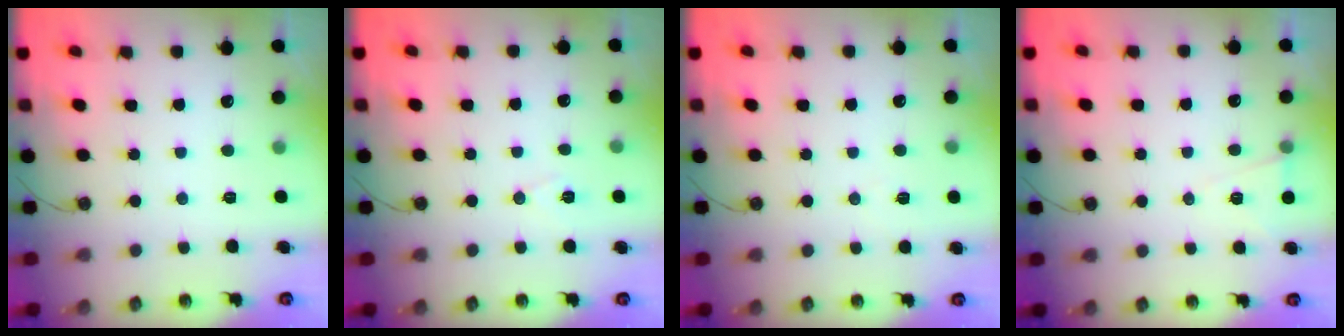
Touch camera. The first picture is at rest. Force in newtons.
{"total": 6.9, "press": 5.2, "slide": 4.6}
{"total": 6.0, "press": 4.5, "slide": 4.1}
{"total": 5.8, "press": 3.5, "slide": 4.5}